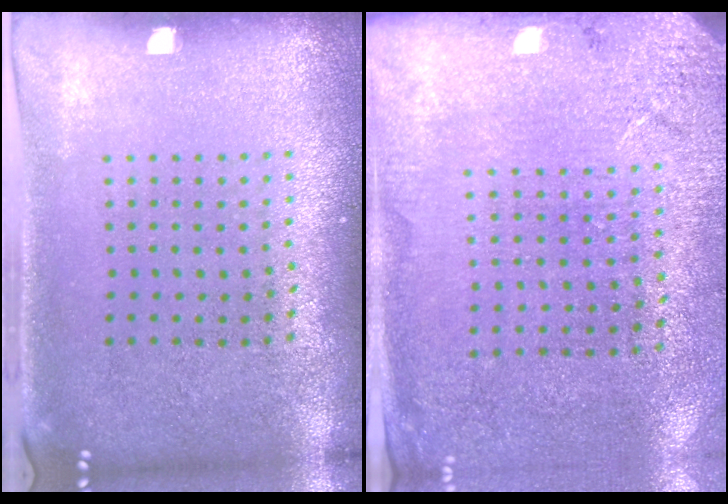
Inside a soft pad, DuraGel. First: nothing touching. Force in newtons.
{"total": 2.6, "press": 2.4, "slide": 0.9}